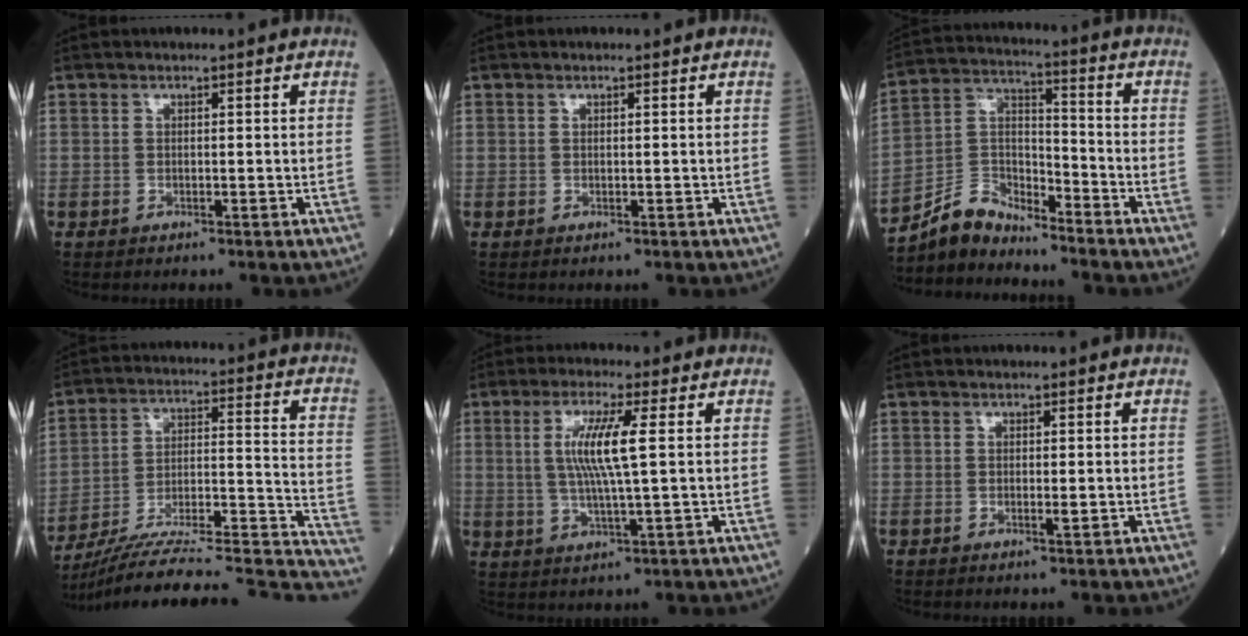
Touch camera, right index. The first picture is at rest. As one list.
[{"total": 0.0}, {"total": 7.7, "force": [-7.5, 1.8, 0.3], "torque": [-0.010, 0.027, -0.147]}, {"total": 27.8, "force": [-25.7, 1.8, 10.5], "torque": [-0.093, 0.011, -0.365]}, {"total": 7.5, "force": [1.5, -0.2, 7.3], "torque": [-0.155, 0.000, 0.030]}, {"total": 0.6, "force": [0.0, 0.0, 0.6], "torque": [-0.012, -0.001, 0.001]}]